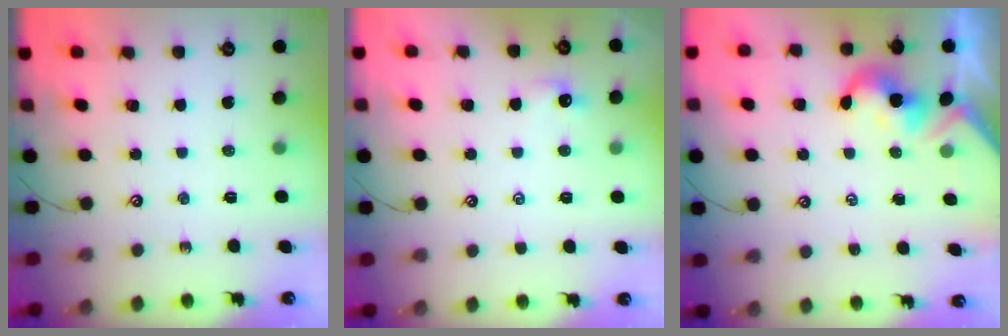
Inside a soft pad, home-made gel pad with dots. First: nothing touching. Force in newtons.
{"total": 0.9, "press": 0.8, "slide": 0.4}
{"total": 2.1, "press": 2.0, "slide": 0.5}